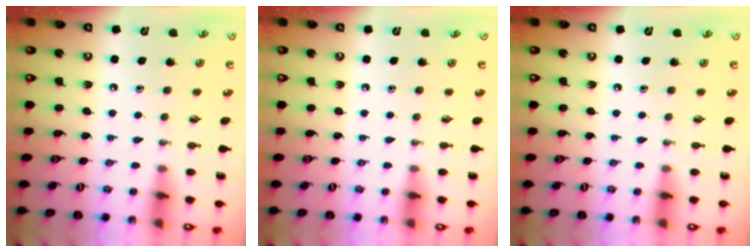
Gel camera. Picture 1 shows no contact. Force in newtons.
{"total": 0.0}
{"total": 0.0}